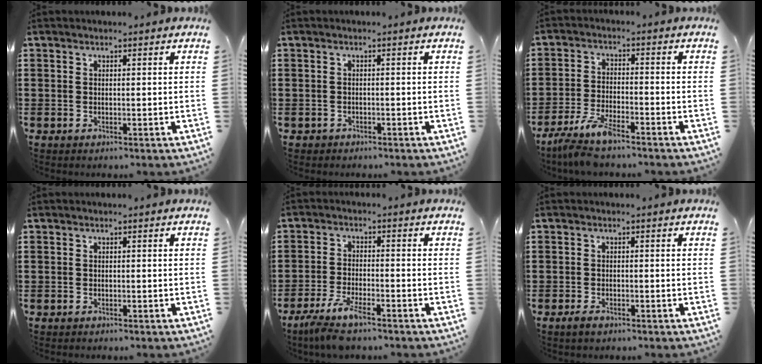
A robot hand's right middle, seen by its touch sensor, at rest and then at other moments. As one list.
[{"total": 0.7, "force": [-0.6, 0.2, -0.1], "torque": [0.000, 0.002, -0.015]}, {"total": 6.0, "force": [-5.0, 0.8, 3.3], "torque": [-0.086, -0.016, -0.100]}, {"total": 0.0}, {"total": 5.6, "force": [-4.4, 0.7, 3.4], "torque": [-0.089, -0.018, -0.088]}, {"total": 1.0, "force": [-0.7, 0.3, 0.7], "torque": [-0.021, -0.005, -0.017]}]